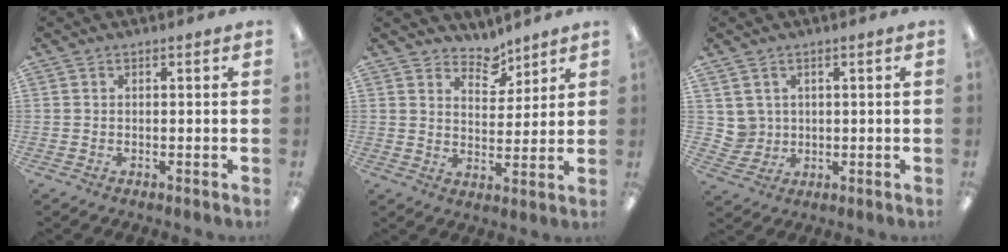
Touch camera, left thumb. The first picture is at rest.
{"total": 6.2, "force": [5.4, 2.9, 1.0], "torque": [-0.007, -0.040, 0.096]}
{"total": 4.2, "force": [2.4, 3.5, -0.1], "torque": [-0.015, -0.002, 0.047]}